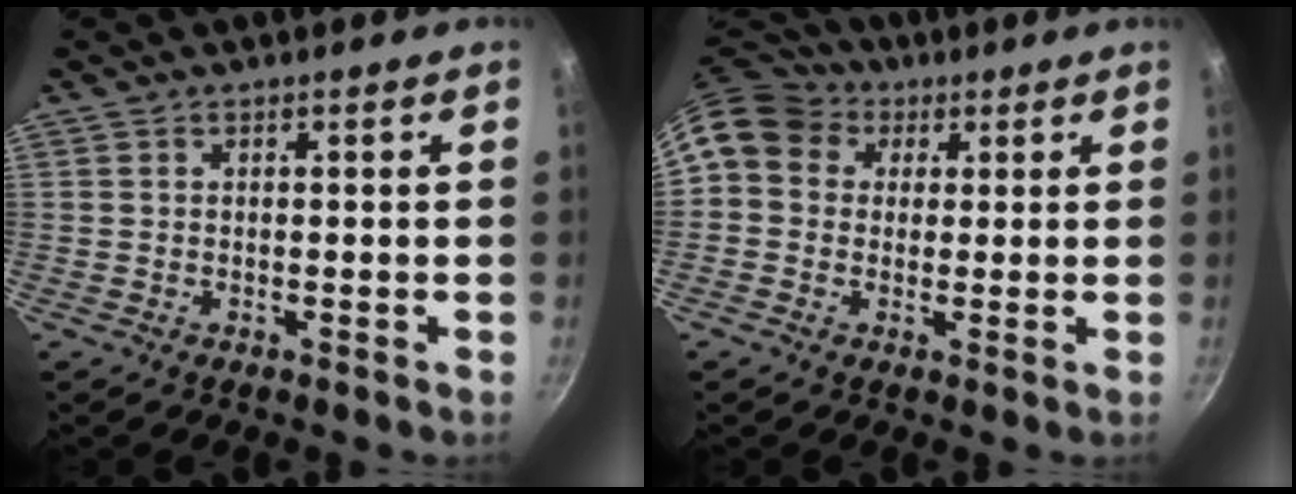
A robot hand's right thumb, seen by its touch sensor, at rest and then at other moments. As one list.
[{"total": 10.8, "force": [3.3, 9.1, 4.7], "torque": [-0.070, 0.019, 0.040]}]